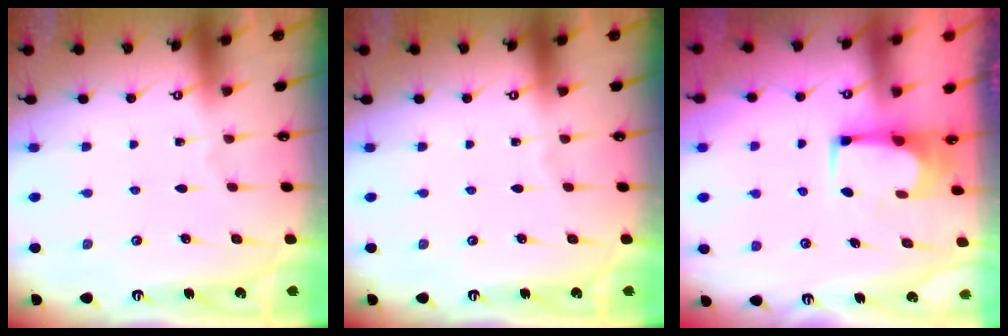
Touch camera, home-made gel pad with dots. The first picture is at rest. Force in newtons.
{"total": 0.0}
{"total": 2.2, "press": 2.2, "slide": 0.1}